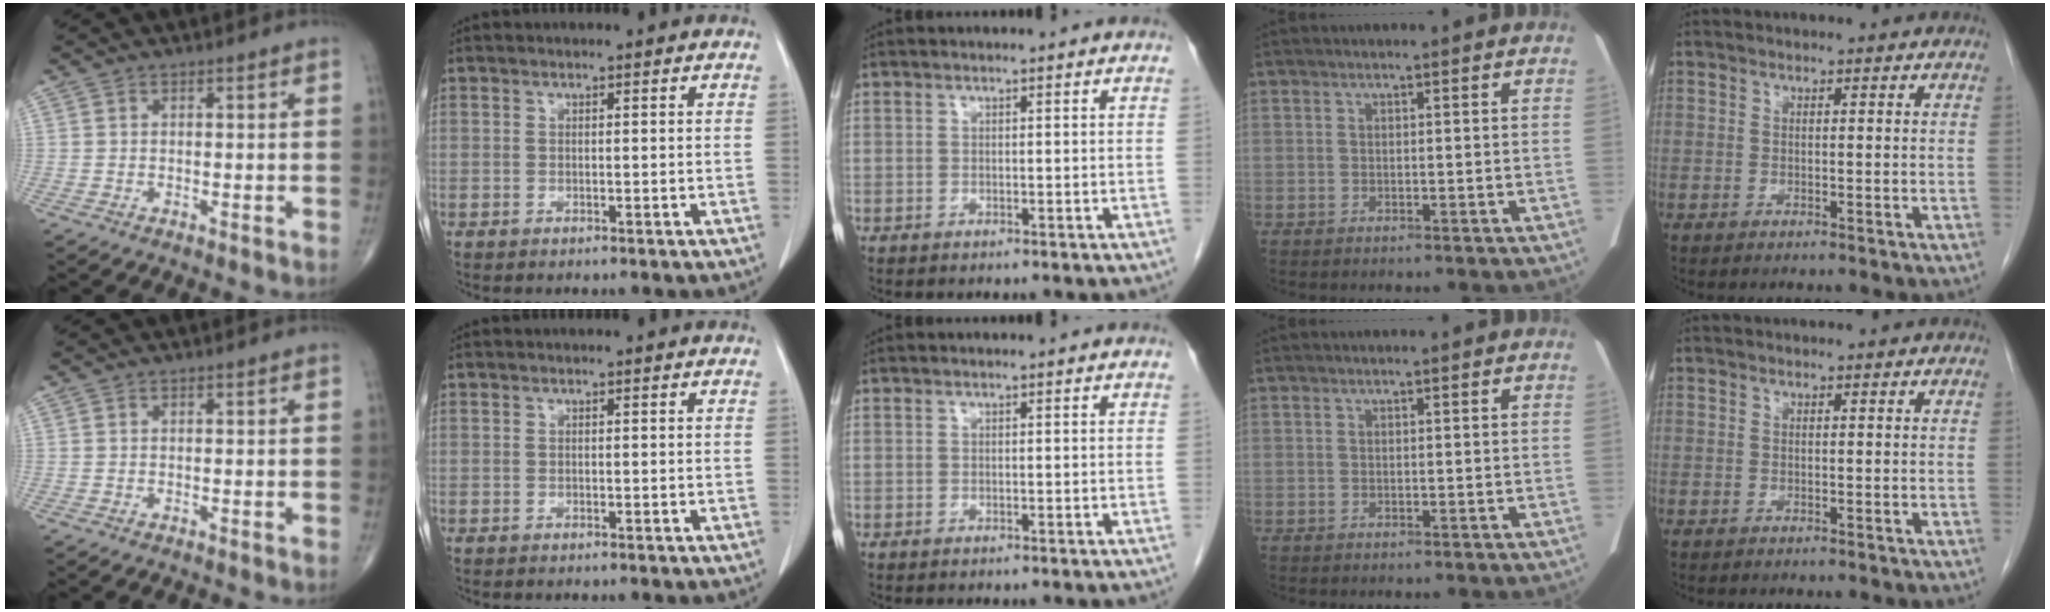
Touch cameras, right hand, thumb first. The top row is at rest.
{}